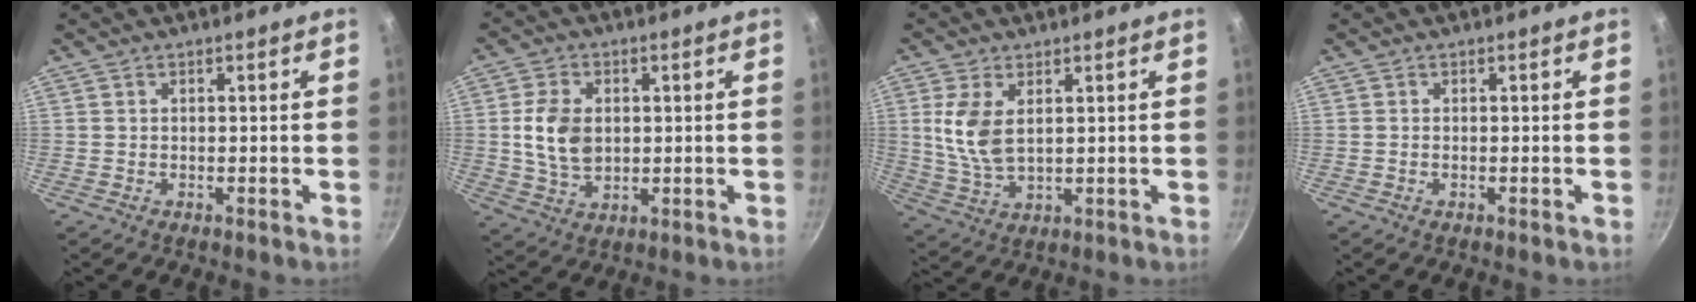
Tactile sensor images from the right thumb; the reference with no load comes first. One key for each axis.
{"total": 8.9, "fx": 0.9, "fy": 6.2, "fz": 6.2, "tx": -0.105, "ty": -0.002, "tz": 0.019}
{"total": 8.3, "fx": 2.1, "fy": 4.5, "fz": 6.6, "tx": -0.134, "ty": -0.016, "tz": 0.048}
{"total": 0.0}